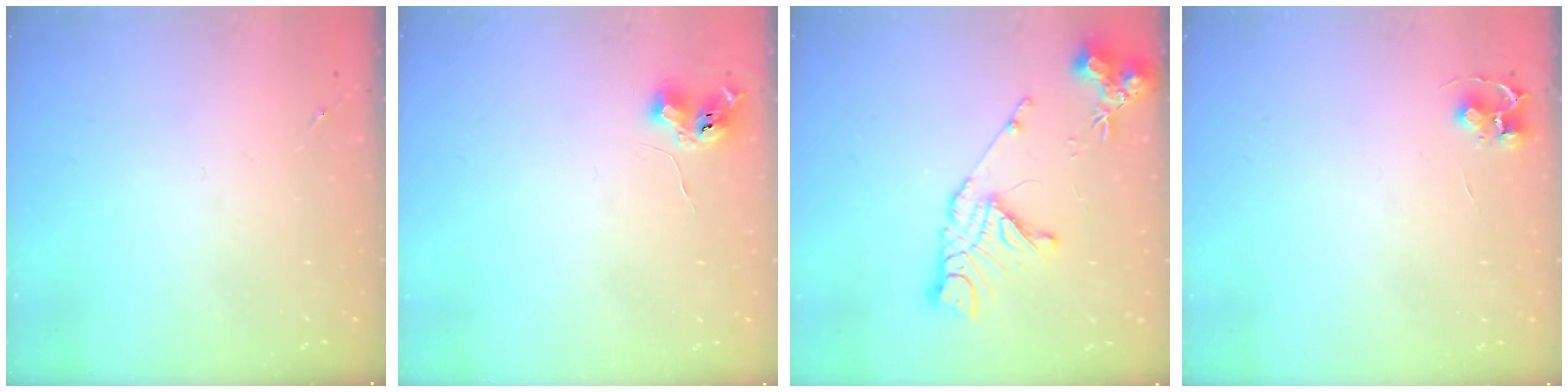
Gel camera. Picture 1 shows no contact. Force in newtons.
{"total": 6.2, "press": 6.1, "slide": 0.8}
{"total": 15.4, "press": 15.3, "slide": 1.8}
{"total": 4.7, "press": 4.7, "slide": 0.4}